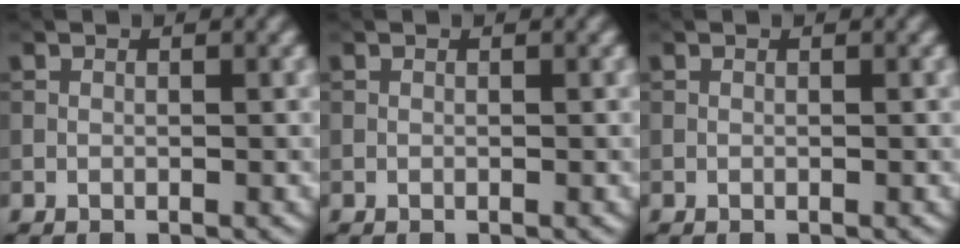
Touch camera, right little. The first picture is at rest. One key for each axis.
{"total": 0.0}
{"total": 0.0}